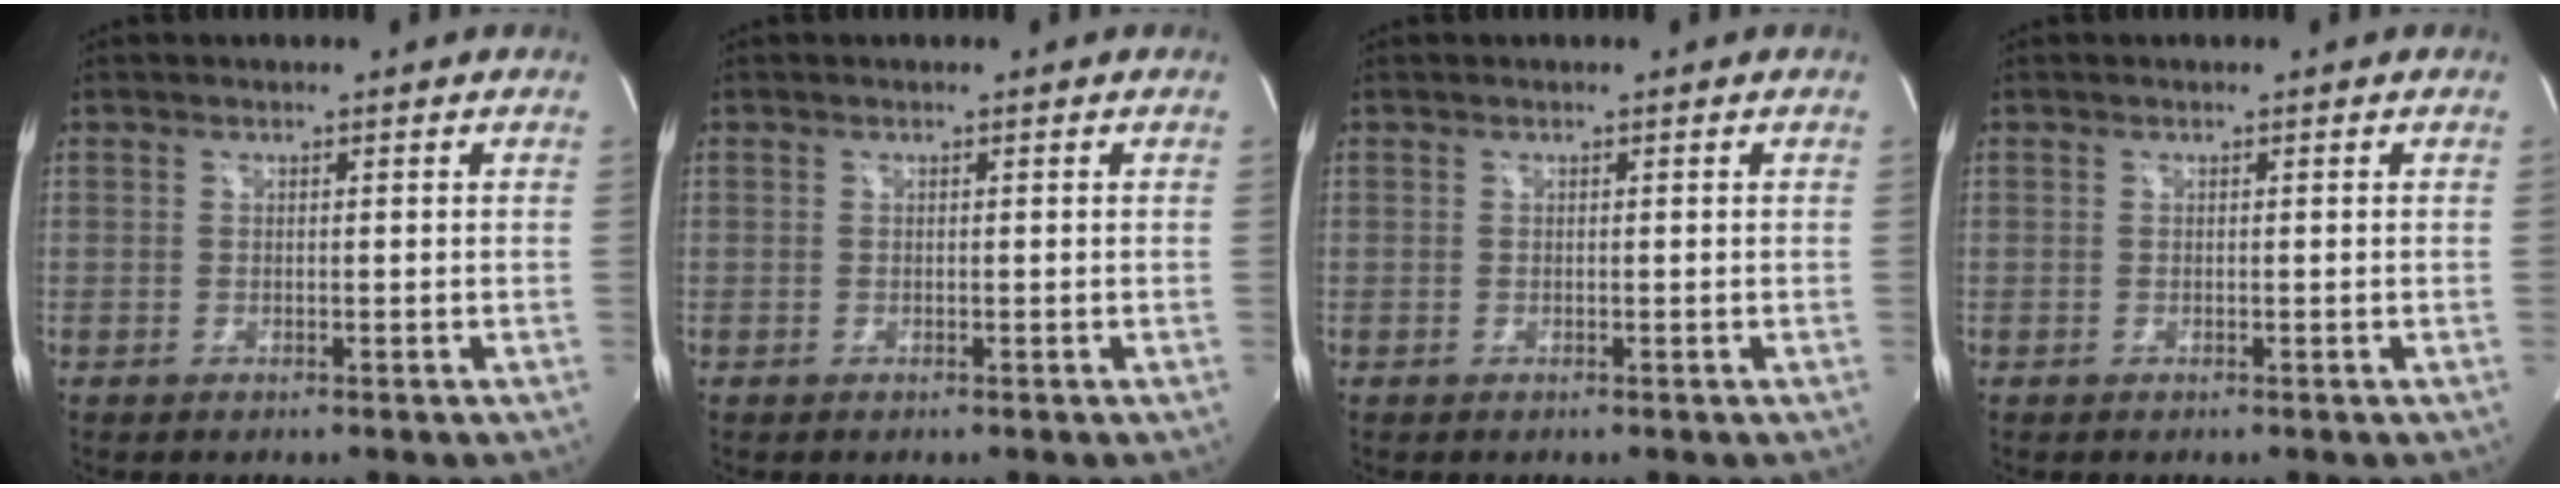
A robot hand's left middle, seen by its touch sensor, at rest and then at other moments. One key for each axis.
{"total": 0.0}
{"total": 0.0}
{"total": 0.0}